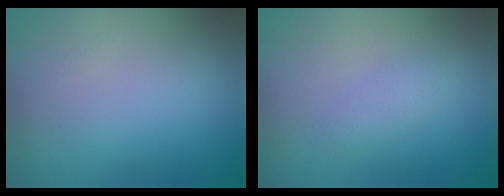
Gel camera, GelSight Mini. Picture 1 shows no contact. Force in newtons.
{"total": 1.1, "press": 1.1, "slide": 0.0}